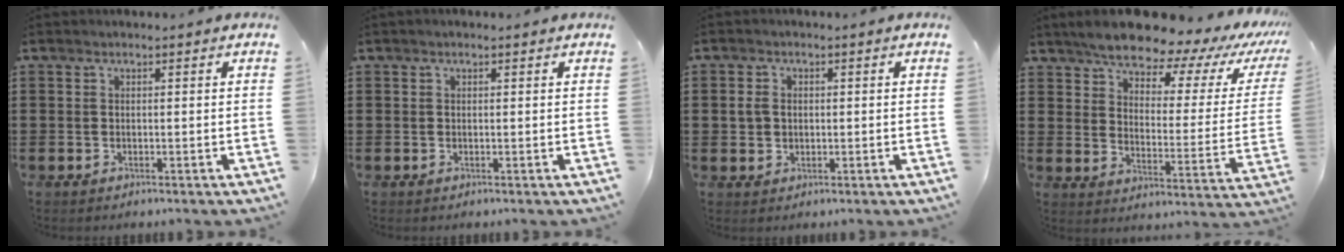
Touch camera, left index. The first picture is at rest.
{"total": 0.0}
{"total": 2.2, "force": [0.3, 1.8, 1.2], "torque": [-0.036, 0.005, 0.002]}
{"total": 9.5, "force": [8.4, 1.7, 3.9], "torque": [-0.094, -0.058, 0.141]}